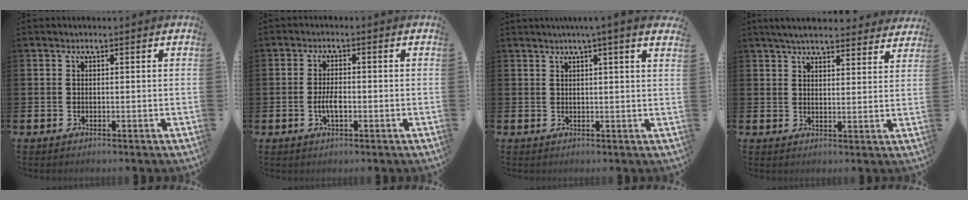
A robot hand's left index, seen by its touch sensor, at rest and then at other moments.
{"total": 3.1, "force": [-0.7, 1.3, 2.7], "torque": [-0.050, 0.002, -0.013]}
{"total": 2.8, "force": [2.2, -0.6, 1.5], "torque": [-0.027, -0.008, 0.038]}
{"total": 5.4, "force": [5.1, 1.0, 1.5], "torque": [-0.036, -0.020, 0.091]}